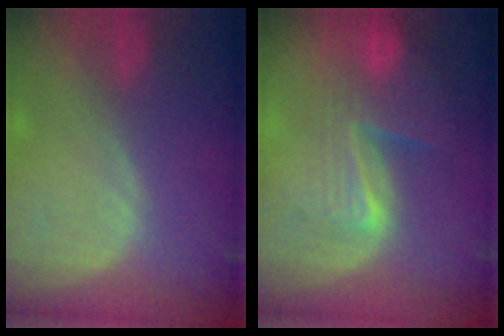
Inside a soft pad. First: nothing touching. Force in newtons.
{"total": 7.8, "press": 7.2, "slide": 3.1}